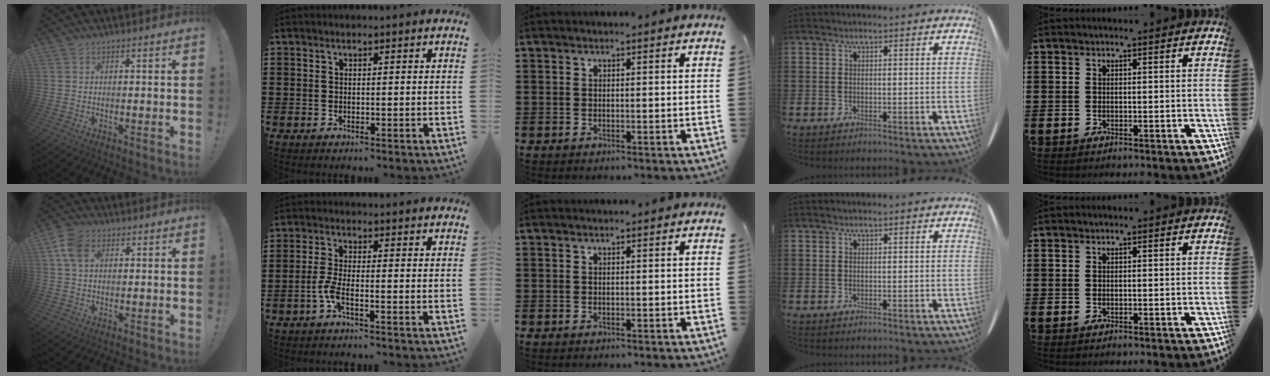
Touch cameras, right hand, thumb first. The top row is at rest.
{"thumb": {"total": 7.2, "force": [2.4, 4.9, 4.7], "torque": [-0.084, 0.004, 0.047]}, "index": {"total": 3.5, "force": [-1.7, 0.6, 3.0], "torque": [-0.083, -0.009, -0.039]}}